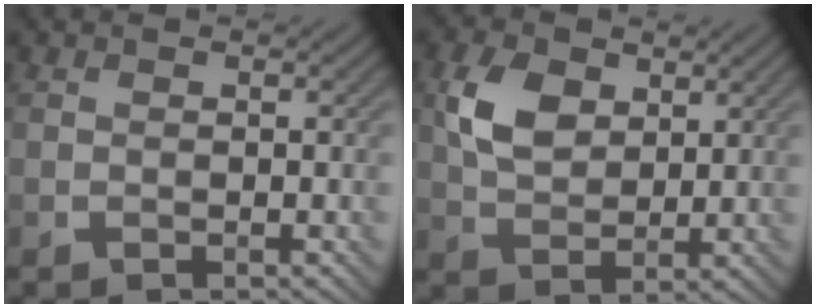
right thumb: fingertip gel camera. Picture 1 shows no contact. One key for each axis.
{"total": 6.4, "fx": 2.4, "fy": 4.2, "fz": 4.3, "tx": -0.096, "ty": 0.002, "tz": 0.046}